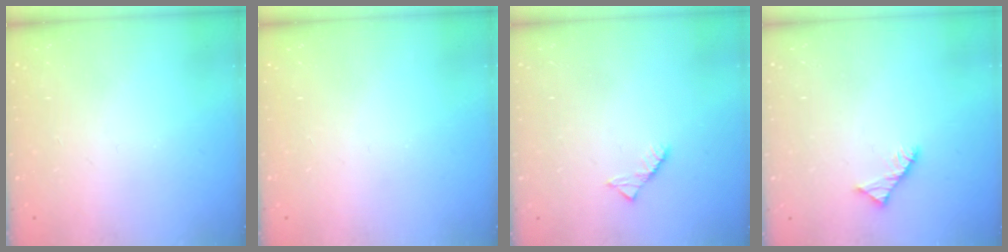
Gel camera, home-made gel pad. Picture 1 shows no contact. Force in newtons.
{"total": 0.0}
{"total": 2.6, "press": 2.6, "slide": 0.4}
{"total": 2.9, "press": 2.9, "slide": 0.4}